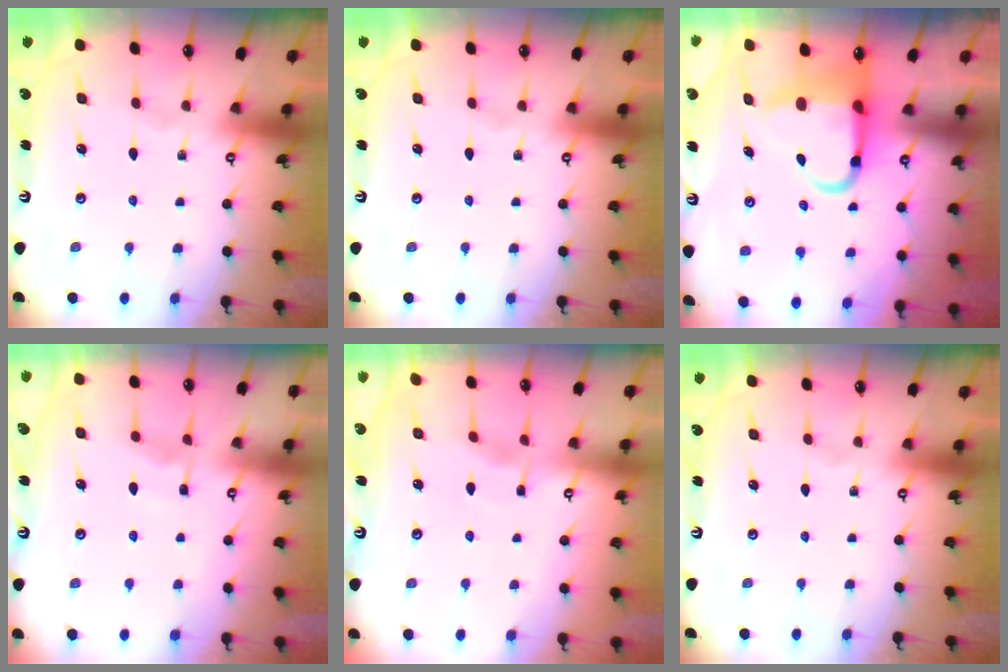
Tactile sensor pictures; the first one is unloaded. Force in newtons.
{"total": 0.0}
{"total": 8.2, "press": 8.0, "slide": 1.7}
{"total": 3.5, "press": 3.4, "slide": 0.5}
{"total": 3.1, "press": 3.0, "slide": 0.5}
{"total": 0.0}